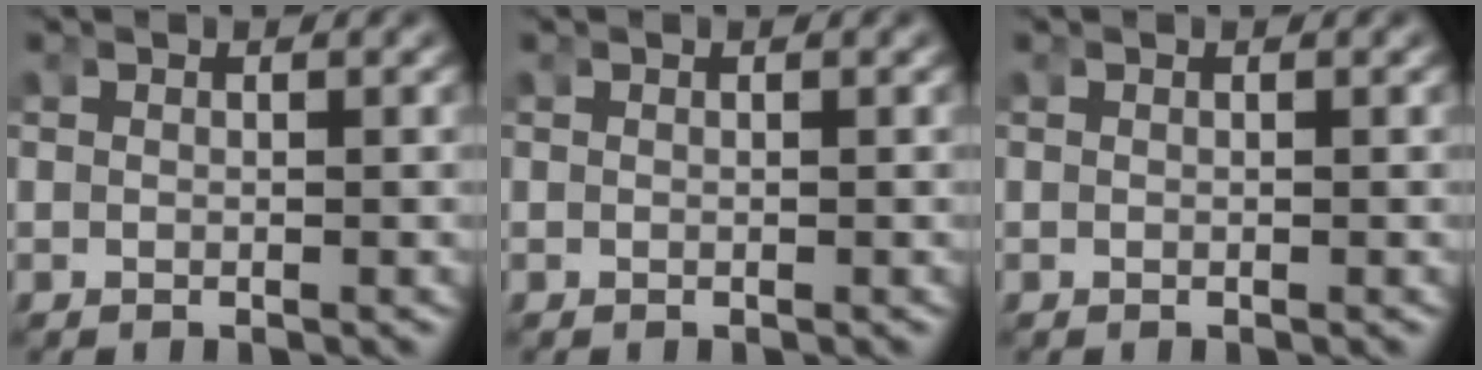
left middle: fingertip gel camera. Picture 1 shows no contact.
{"total": 0.0}
{"total": 0.0}